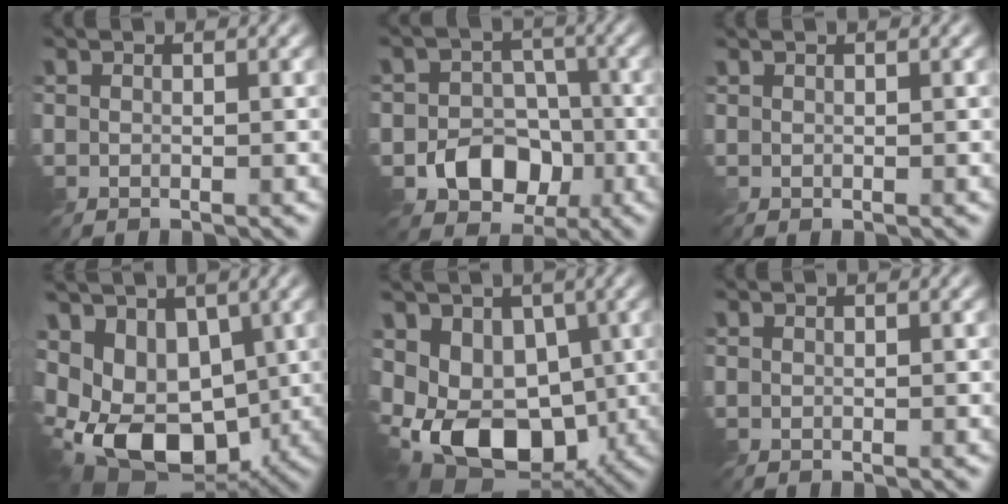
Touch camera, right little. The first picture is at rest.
{"total": 6.0, "force": [-2.3, 4.8, 2.7], "torque": [-0.023, -0.005, -0.056]}
{"total": 0.0}
{"total": 10.7, "force": [-1.8, 7.3, 7.6], "torque": [-0.149, -0.028, -0.027]}
{"total": 9.0, "force": [-1.6, 6.4, 6.2], "torque": [-0.106, -0.019, -0.030]}
{"total": 0.0}